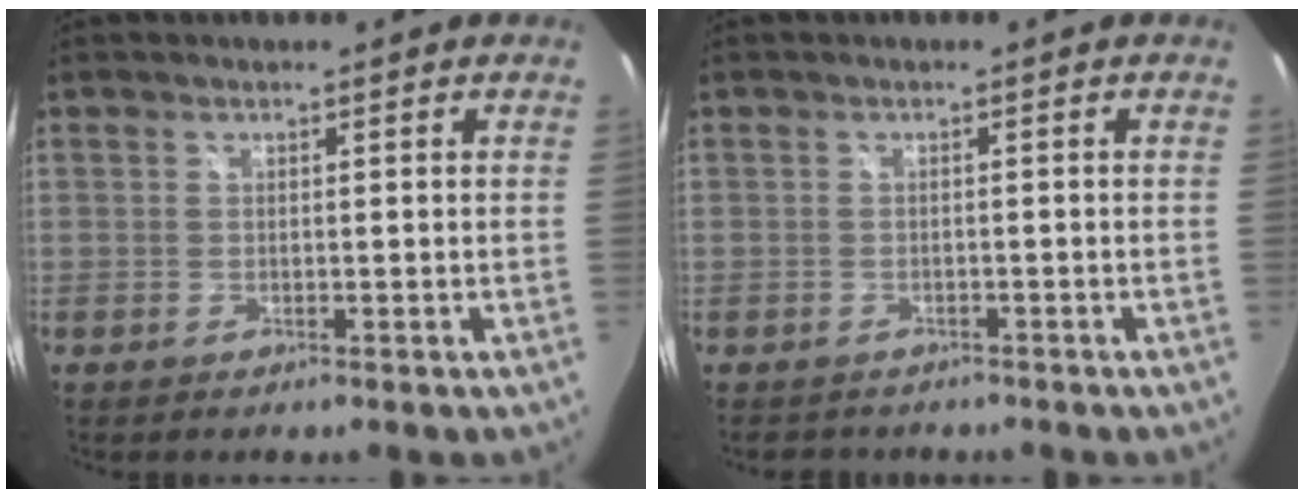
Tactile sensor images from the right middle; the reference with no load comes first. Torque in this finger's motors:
{"motor_torque": [0.39, -0.50, 0.02, 0.01]}